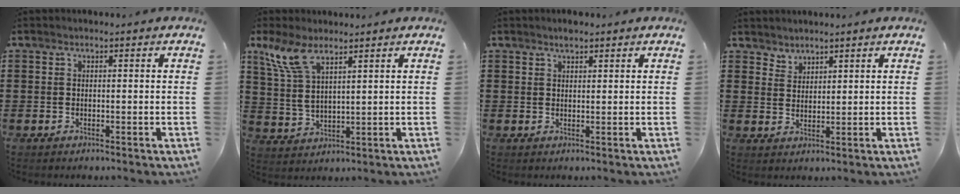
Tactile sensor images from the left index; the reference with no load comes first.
{"total": 7.3, "force": [5.1, 1.9, 4.8], "torque": [-0.115, -0.009, 0.091]}
{"total": 1.5, "force": [1.3, 0.4, 0.7], "torque": [-0.015, 0.001, 0.025]}
{"total": 2.5, "force": [2.3, 0.8, -0.3], "torque": [-0.001, -0.002, 0.046]}